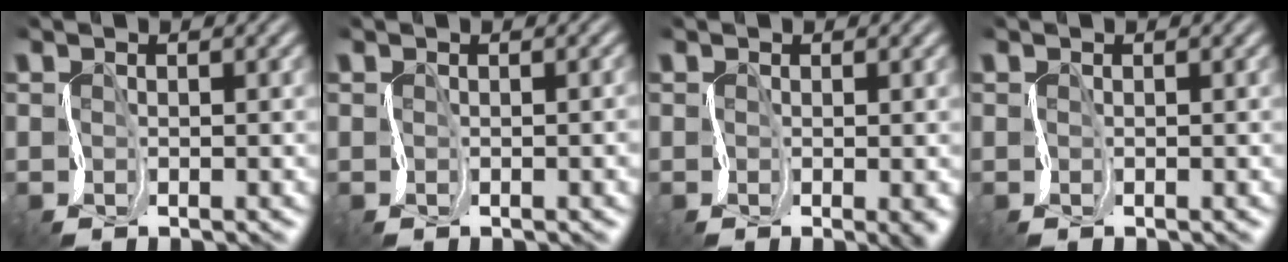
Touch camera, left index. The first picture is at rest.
{"total": 2.3, "force": [-0.4, 1.2, 1.9], "torque": [-0.007, 0.005, -0.007]}
{"total": 2.8, "force": [-0.7, 1.0, 2.5], "torque": [-0.041, -0.006, 0.003]}
{"total": 0.0}